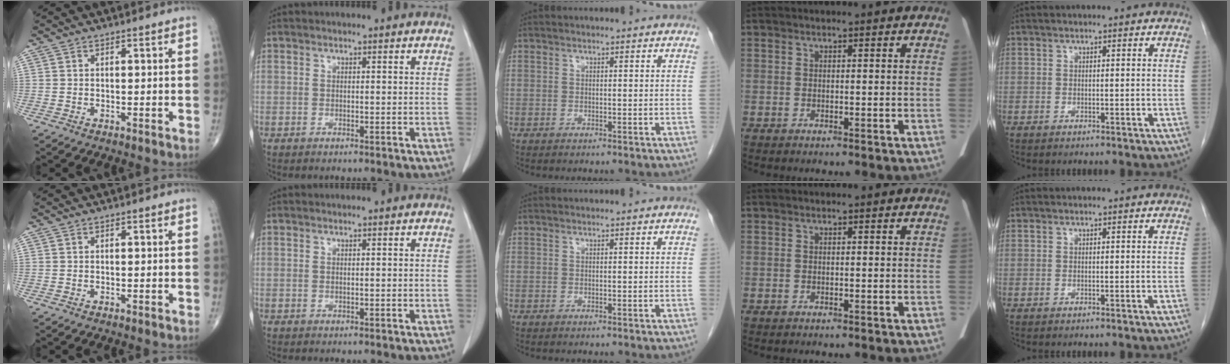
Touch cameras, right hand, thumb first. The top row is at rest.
{}